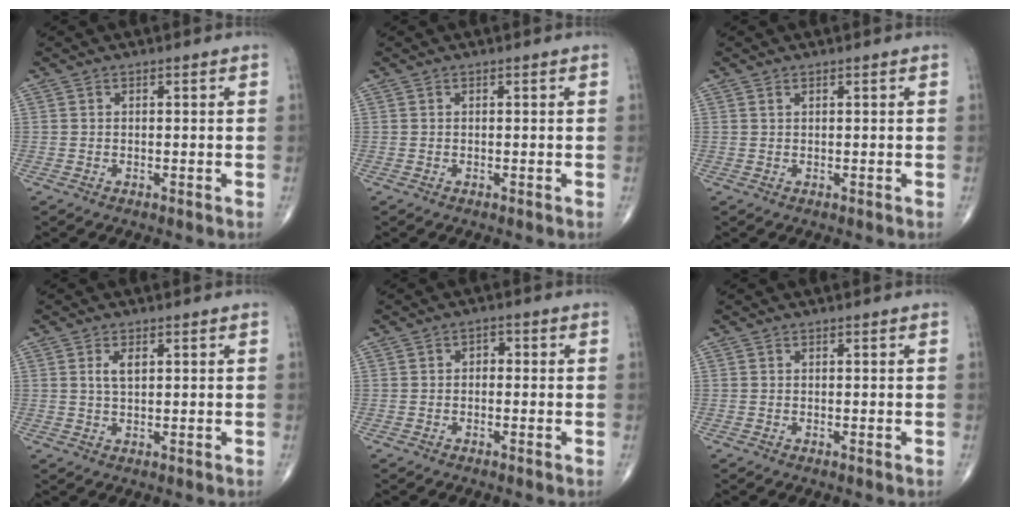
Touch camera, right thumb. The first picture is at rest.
{"total": 0.0}
{"total": 0.5, "force": [0.4, 0.2, 0.3], "torque": [-0.007, 0.001, 0.008]}
{"total": 2.7, "force": [0.9, 1.3, 2.2], "torque": [-0.040, -0.001, 0.017]}
{"total": 1.9, "force": [-0.1, 1.4, 1.3], "torque": [-0.006, 0.009, -0.010]}
{"total": 0.0}